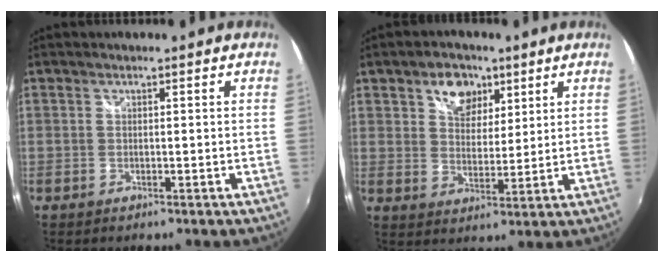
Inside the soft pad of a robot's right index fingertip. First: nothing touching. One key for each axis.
{"total": 8.2, "fx": 4.5, "fy": 5.6, "fz": 4.1, "tx": -0.065, "ty": 0.013, "tz": 0.075}